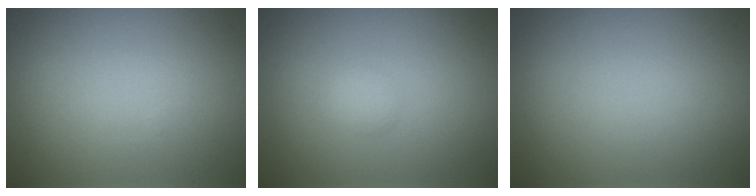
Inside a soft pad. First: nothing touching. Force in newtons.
{"total": 1.1, "press": 1.1, "slide": 0.0}
{"total": 0.0}